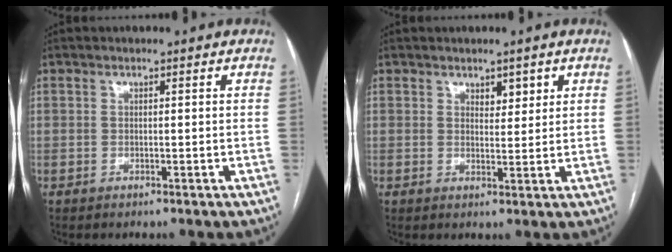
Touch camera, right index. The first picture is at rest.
{"total": 2.7, "force": [1.6, 1.4, 1.7], "torque": [-0.020, -0.001, 0.028]}